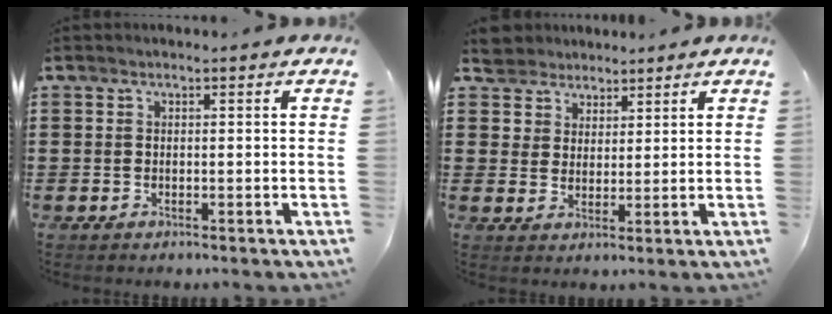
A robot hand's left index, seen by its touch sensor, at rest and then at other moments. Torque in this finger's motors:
{"motor_torque": [-0.01, -0.01, 0.01, 0.00]}